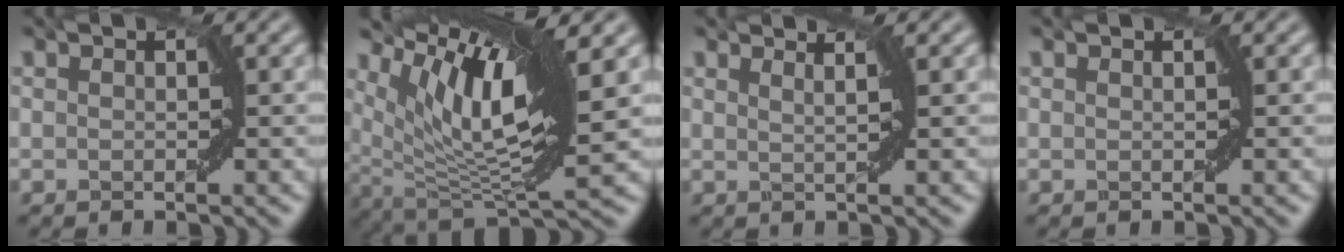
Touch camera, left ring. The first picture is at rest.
{"total": 10.9, "force": [5.7, 2.7, 8.9], "torque": [-0.163, 0.008, 0.112]}
{"total": 2.5, "force": [1.7, 0.9, 1.7], "torque": [-0.006, 0.004, -0.004]}
{"total": 0.0}